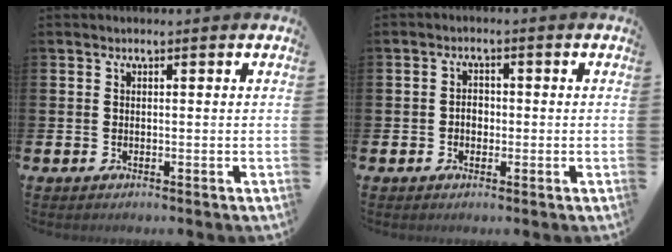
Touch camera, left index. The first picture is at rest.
{"total": 2.0, "force": [-0.3, 1.5, 1.2], "torque": [-0.011, 0.003, -0.011]}